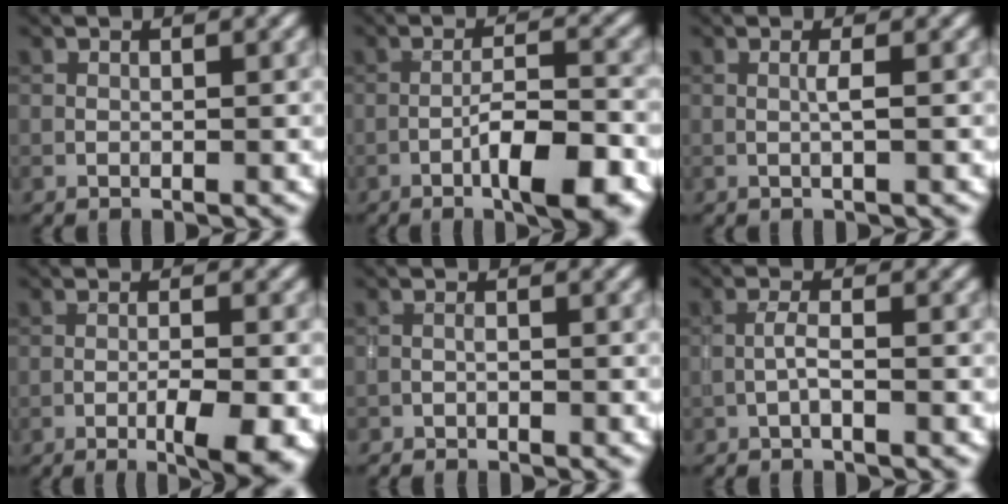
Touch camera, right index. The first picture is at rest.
{"total": 6.4, "force": [-3.2, 1.3, 5.4], "torque": [-0.088, 0.010, -0.051]}
{"total": 0.9, "force": [0.0, 0.0, 0.9], "torque": [-0.018, 0.002, -0.003]}
{"total": 4.5, "force": [-1.9, 0.7, 4.0], "torque": [-0.064, 0.002, -0.029]}
{"total": 1.0, "force": [-0.9, 0.3, 0.3], "torque": [-0.006, -0.002, -0.019]}
{"total": 1.5, "force": [-0.7, 0.1, 1.3], "torque": [-0.027, 0.005, -0.016]}